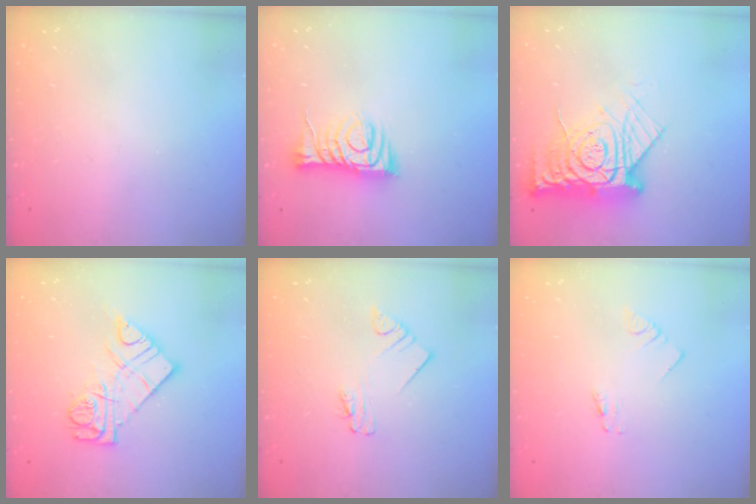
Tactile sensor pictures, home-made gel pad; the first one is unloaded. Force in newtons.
{"total": 9.2, "press": 9.2, "slide": 0.6}
{"total": 17.3, "press": 17.2, "slide": 1.7}
{"total": 12.0, "press": 11.9, "slide": 1.1}
{"total": 2.0, "press": 2.0, "slide": 0.3}
{"total": 0.7, "press": 0.7, "slide": 0.1}